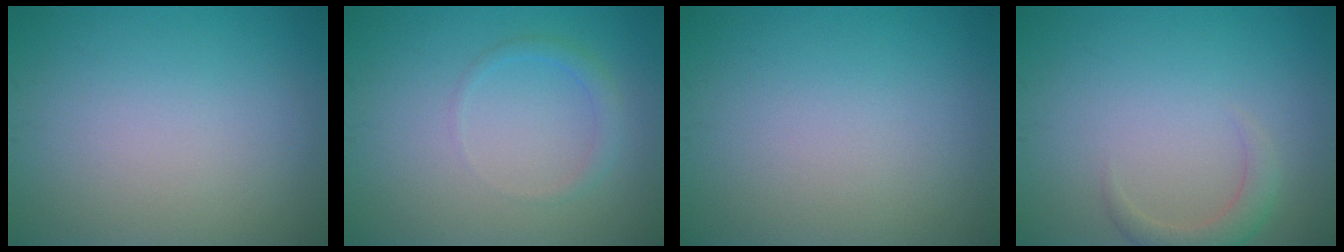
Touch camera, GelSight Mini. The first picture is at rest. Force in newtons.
{"total": 1.4, "press": 1.4, "slide": 0.1}
{"total": 0.0}
{"total": 2.1, "press": 2.1, "slide": 0.3}